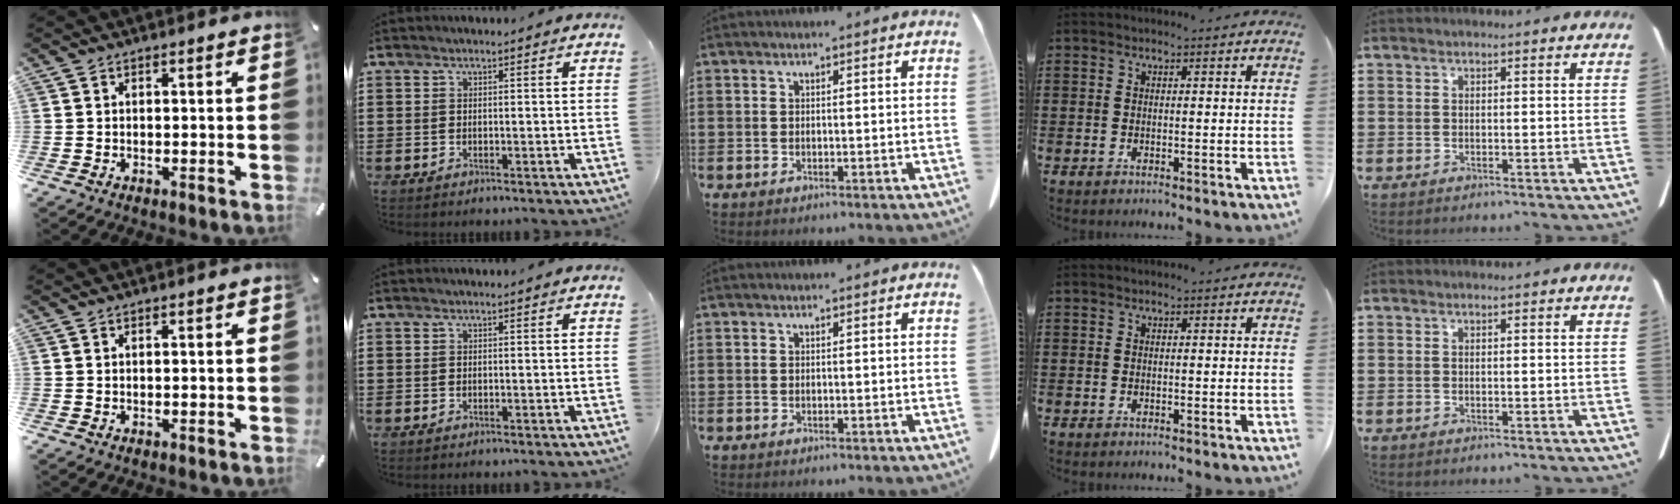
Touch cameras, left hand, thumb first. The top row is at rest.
{}